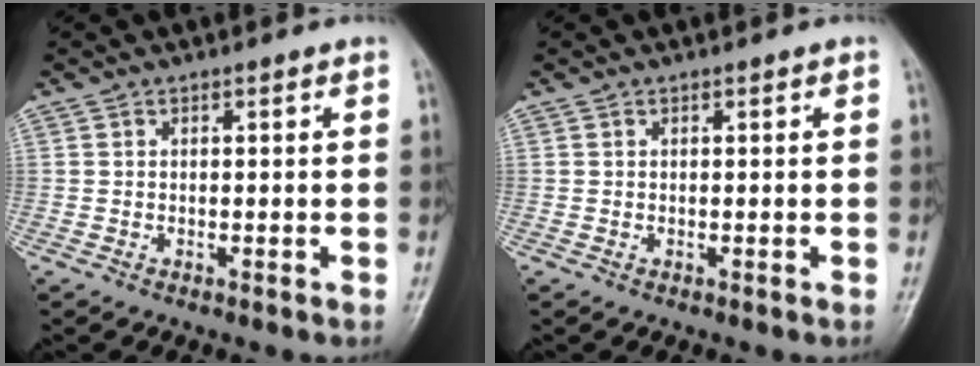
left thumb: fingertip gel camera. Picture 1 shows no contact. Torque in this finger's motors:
{"motor_torque": [-0.10, -0.04, -0.09, 0.00, 0.00]}